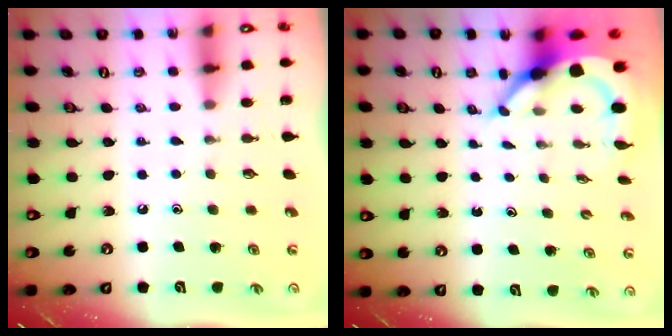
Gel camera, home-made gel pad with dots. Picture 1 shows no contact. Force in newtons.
{"total": 6.4, "press": 6.4, "slide": 0.9}